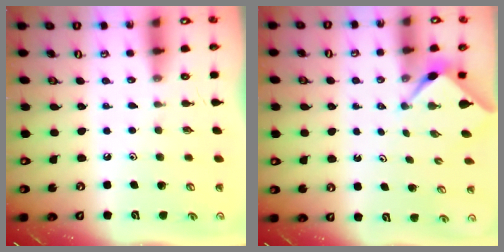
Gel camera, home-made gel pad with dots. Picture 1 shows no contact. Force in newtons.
{"total": 2.3, "press": 2.3, "slide": 0.1}